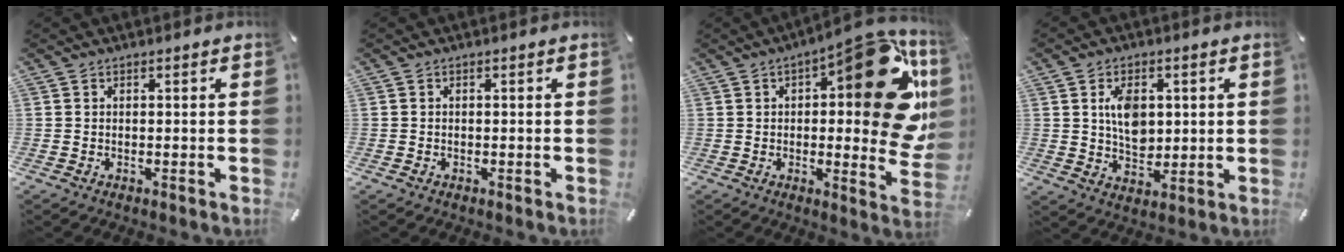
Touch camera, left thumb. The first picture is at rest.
{"total": 0.5, "force": [-0.3, 0.4, 0.2], "torque": [-0.002, 0.002, -0.007]}
{"total": 26.9, "force": [7.2, 10.7, 23.6], "torque": [-0.267, -0.061, 0.121]}
{"total": 8.2, "force": [1.6, 5.9, 5.4], "torque": [-0.089, -0.001, 0.025]}